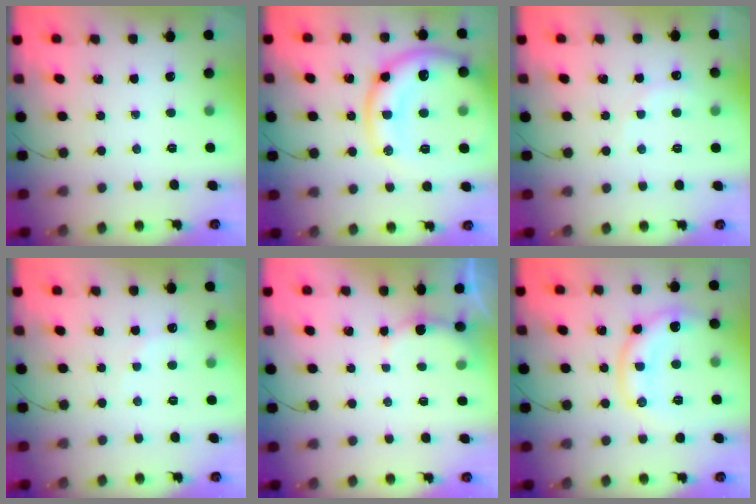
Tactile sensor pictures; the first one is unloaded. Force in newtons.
{"total": 19.9, "press": 19.7, "slide": 2.6}
{"total": 5.5, "press": 5.4, "slide": 1.1}
{"total": 5.7, "press": 5.6, "slide": 1.3}
{"total": 2.7, "press": 2.6, "slide": 0.6}
{"total": 11.2, "press": 11.2, "slide": 0.1}